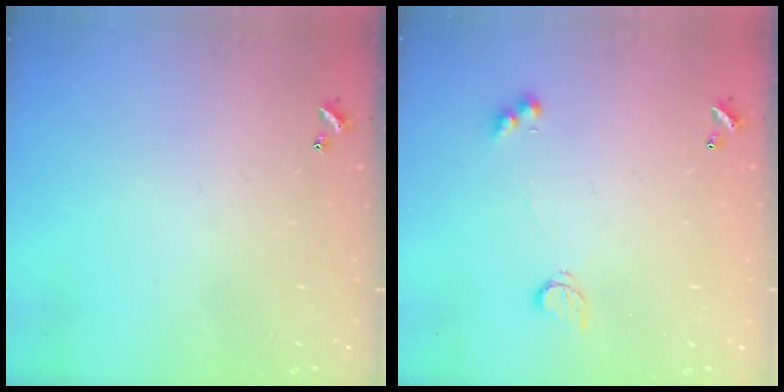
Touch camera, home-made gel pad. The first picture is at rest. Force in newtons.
{"total": 4.1, "press": 4.0, "slide": 0.7}